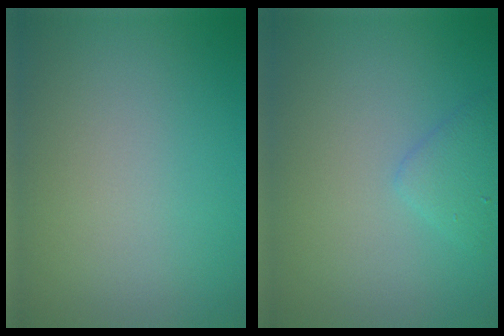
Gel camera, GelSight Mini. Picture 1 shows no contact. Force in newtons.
{"total": 1.7, "press": 1.7, "slide": 0.1}